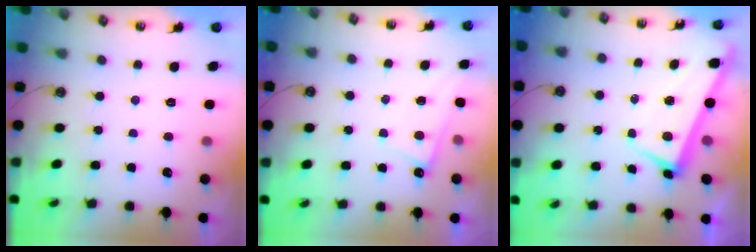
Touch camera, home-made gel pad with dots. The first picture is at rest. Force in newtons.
{"total": 0.7, "press": 0.7, "slide": 0.3}
{"total": 1.5, "press": 0.5, "slide": 1.5}